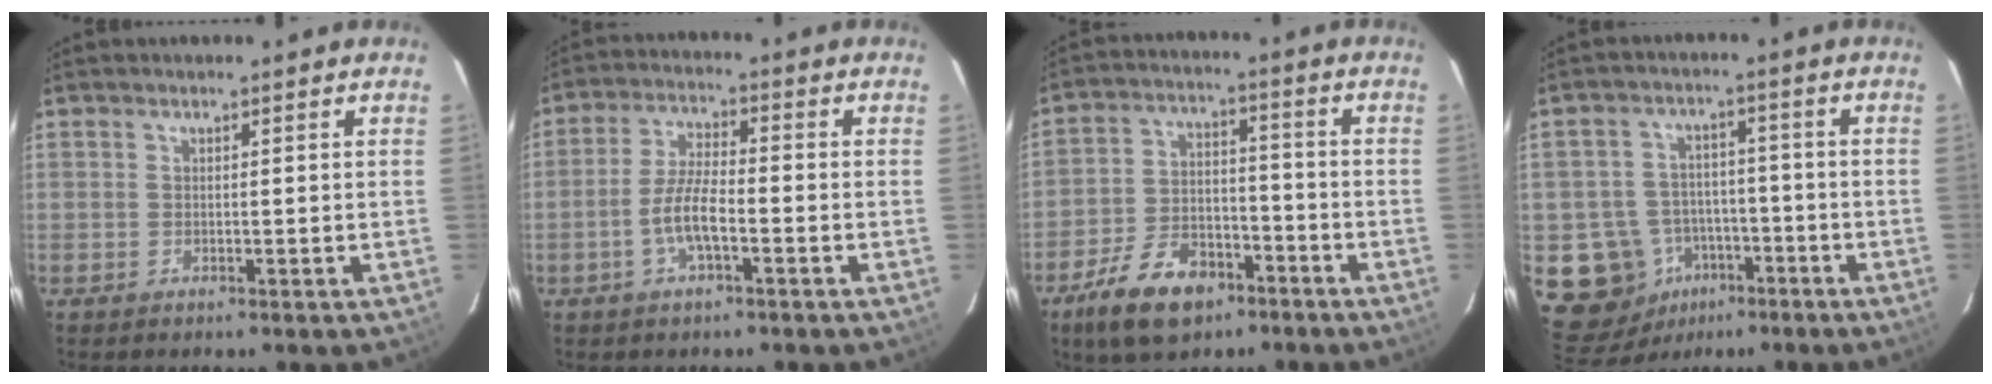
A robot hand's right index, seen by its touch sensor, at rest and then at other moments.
{"total": 6.6, "force": [-2.7, 1.8, 5.8], "torque": [-0.122, 0.006, -0.051]}
{"total": 13.5, "force": [-8.5, 7.3, 7.5], "torque": [-0.170, 0.005, -0.140]}
{"total": 11.6, "force": [-5.0, 10.1, 2.8], "torque": [-0.090, 0.027, -0.059]}